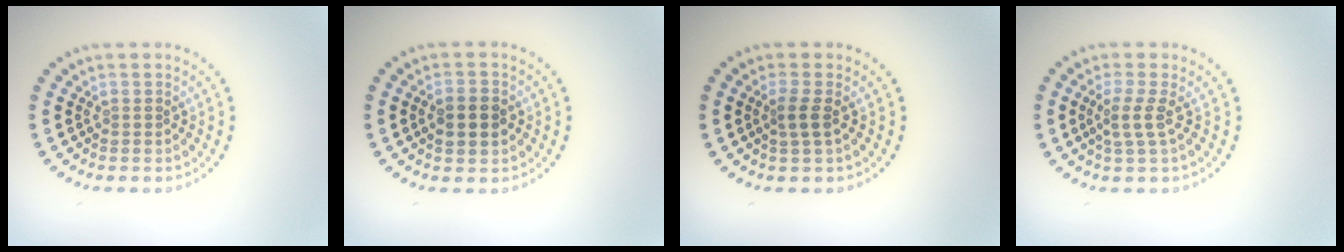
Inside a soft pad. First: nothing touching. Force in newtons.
{"total": 3.3, "press": 3.3, "slide": 0.2}
{"total": 1.6, "press": 1.3, "slide": 0.8}
{"total": 2.1, "press": 1.5, "slide": 1.4}